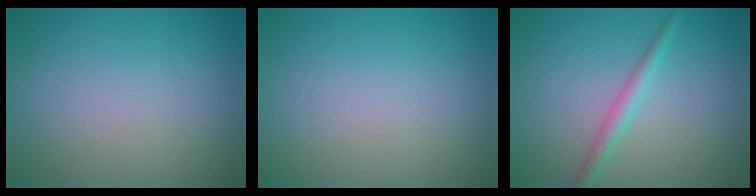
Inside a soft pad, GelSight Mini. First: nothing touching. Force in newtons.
{"total": 0.0}
{"total": 1.8, "press": 1.8, "slide": 0.1}